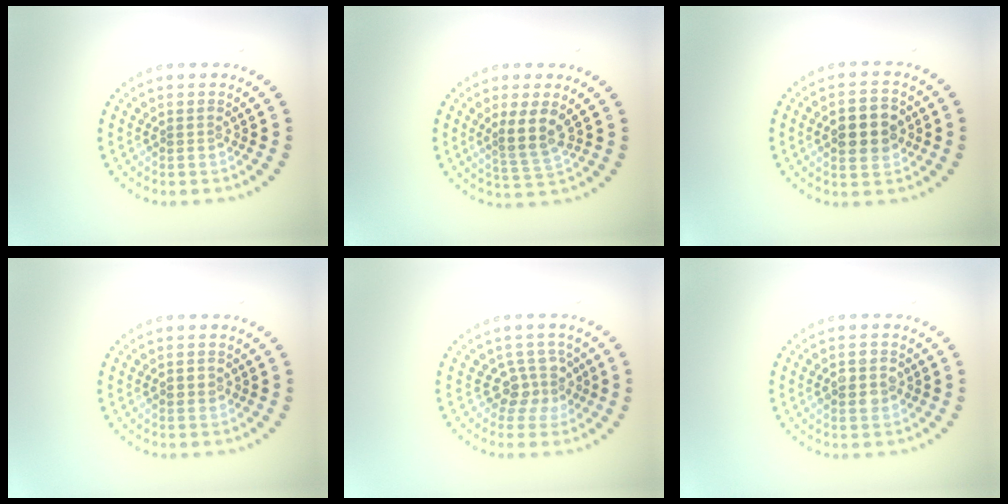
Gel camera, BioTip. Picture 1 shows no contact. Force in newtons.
{"total": 2.8, "press": 2.3, "slide": 1.6}
{"total": 4.6, "press": 4.6, "slide": 0.2}
{"total": 1.5, "press": 1.5, "slide": 0.1}
{"total": 2.9, "press": 2.2, "slide": 1.8}
{"total": 2.8, "press": 2.8, "slide": 0.2}